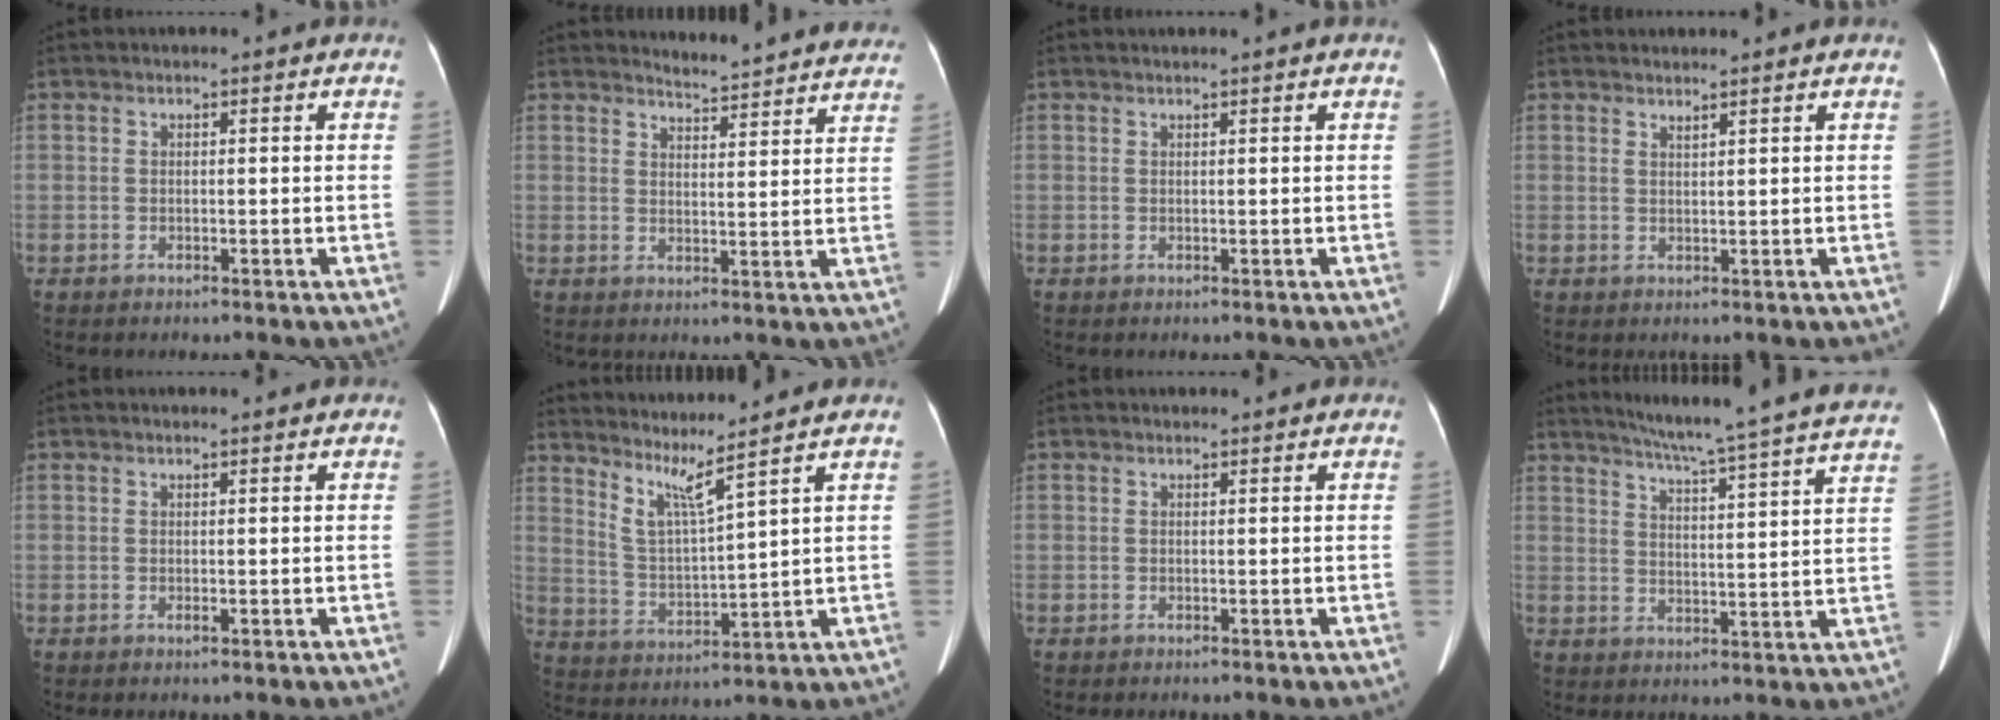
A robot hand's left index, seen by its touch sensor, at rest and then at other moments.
{"total": 12.6, "force": [12.4, 1.2, 2.2], "torque": [-0.014, -0.031, 0.130]}
{"total": 0.9, "force": [0.7, -0.2, 0.4], "torque": [-0.011, 0.006, 0.021]}
{"total": 1.0, "force": [0.9, -0.4, 0.4], "torque": [-0.020, -0.009, 0.019]}
{"total": 0.6, "force": [0.2, 0.1, 0.6], "torque": [-0.016, 0.003, 0.000]}
{"total": 5.7, "force": [4.8, -1.9, 2.6], "torque": [-0.060, -0.024, 0.099]}
{"total": 0.7, "force": [0.7, 0.2, 0.0], "torque": [-0.010, 0.007, 0.010]}
{"total": 23.5, "force": [21.1, -1.3, 10.2], "torque": [-0.159, -0.048, 0.263]}